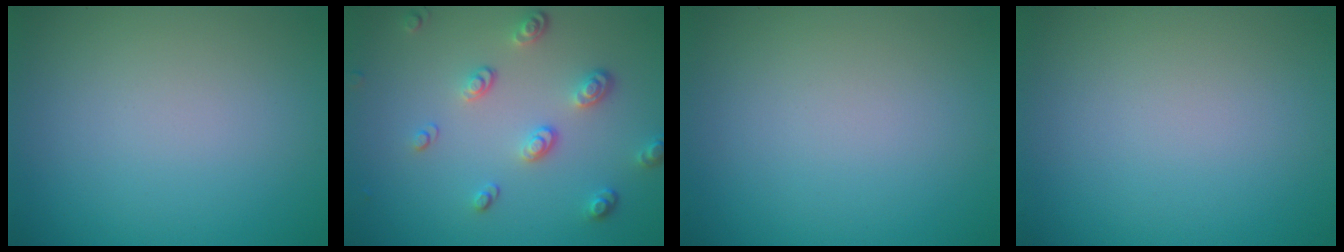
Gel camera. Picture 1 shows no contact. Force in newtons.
{"total": 3.3, "press": 2.6, "slide": 2.1}
{"total": 0.0}
{"total": 0.0}